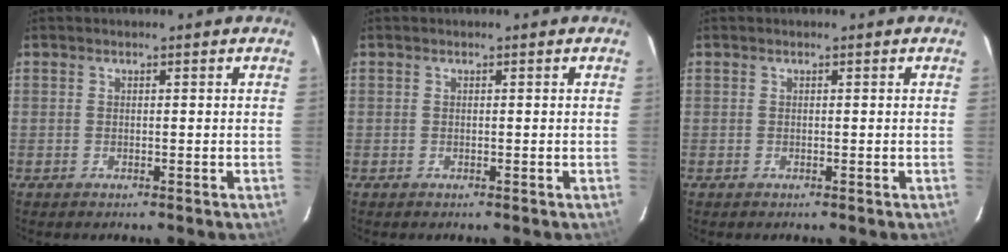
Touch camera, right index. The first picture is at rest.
{"total": 0.0}
{"total": 0.0}